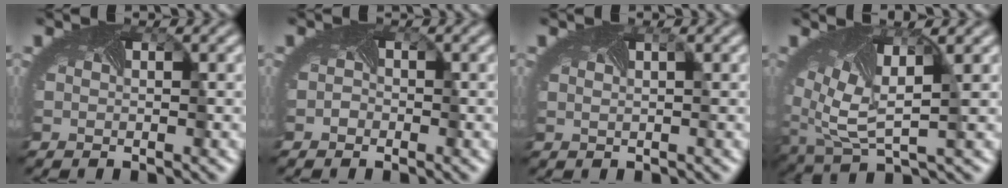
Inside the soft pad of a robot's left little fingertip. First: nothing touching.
{"total": 0.8, "force": [-0.5, 0.6, 0.1], "torque": [0.001, -0.001, -0.010]}
{"total": 1.2, "force": [0.8, 0.4, 0.8], "torque": [-0.007, 0.007, 0.010]}
{"total": 7.2, "force": [1.3, 3.5, 6.1], "torque": [-0.137, -0.011, 0.034]}